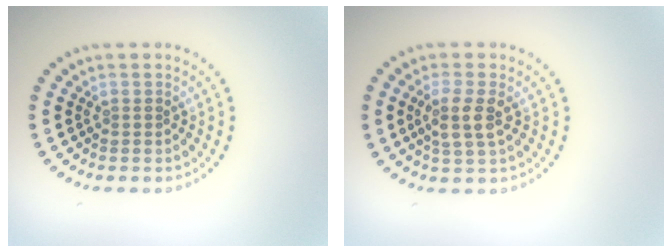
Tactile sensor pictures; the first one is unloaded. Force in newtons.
{"total": 2.6, "press": 2.5, "slide": 0.9}